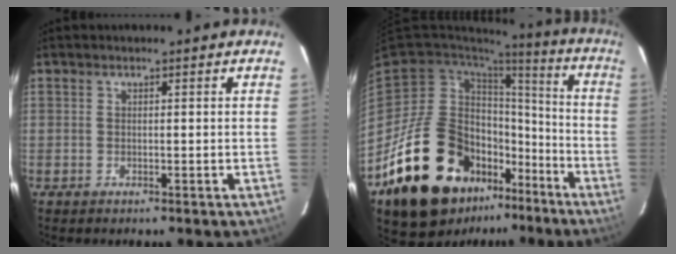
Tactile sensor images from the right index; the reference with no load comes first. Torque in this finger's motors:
{"motor_torque": [0.96, -0.93, 0.18, -0.18]}